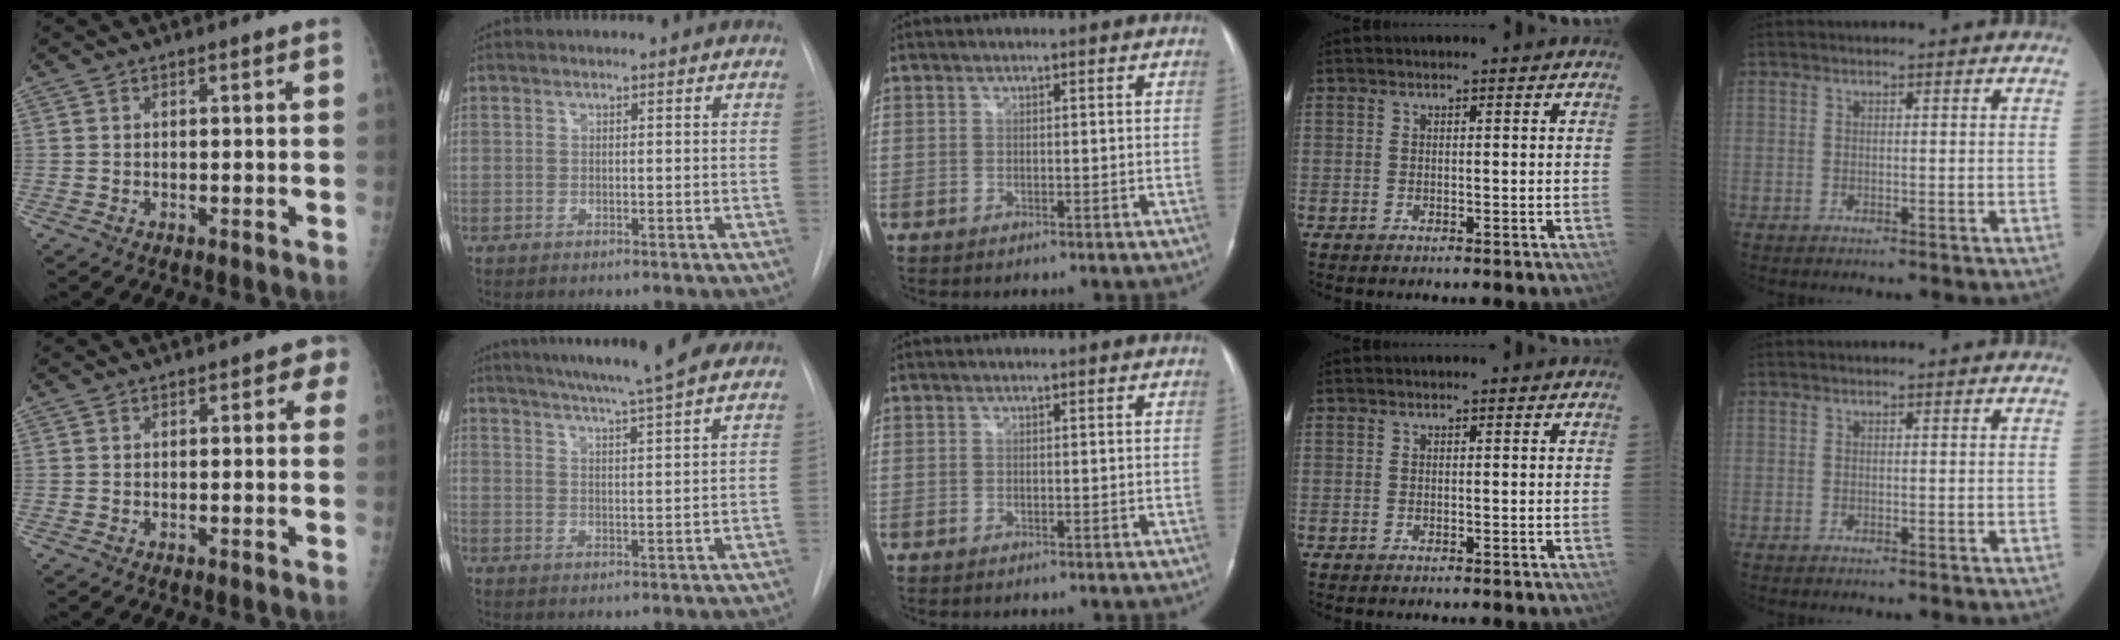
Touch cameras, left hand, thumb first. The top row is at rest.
{"thumb": {"total": 2.3, "force": [0.6, 1.6, 1.5], "torque": [0.010, 0.005, -0.004]}, "index": {"total": 14.1, "force": [12.1, 0.3, 7.4], "torque": [-0.120, 0.014, 0.163]}}